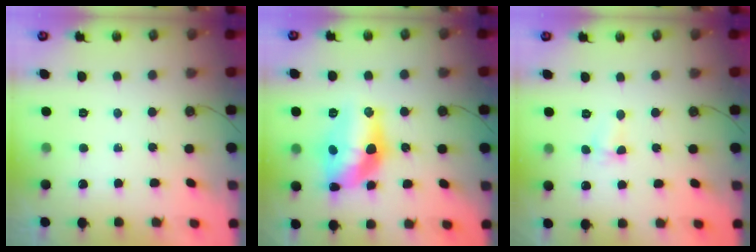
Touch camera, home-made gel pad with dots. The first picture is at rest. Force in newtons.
{"total": 15.5, "press": 15.2, "slide": 2.8}
{"total": 3.0, "press": 2.9, "slide": 0.5}